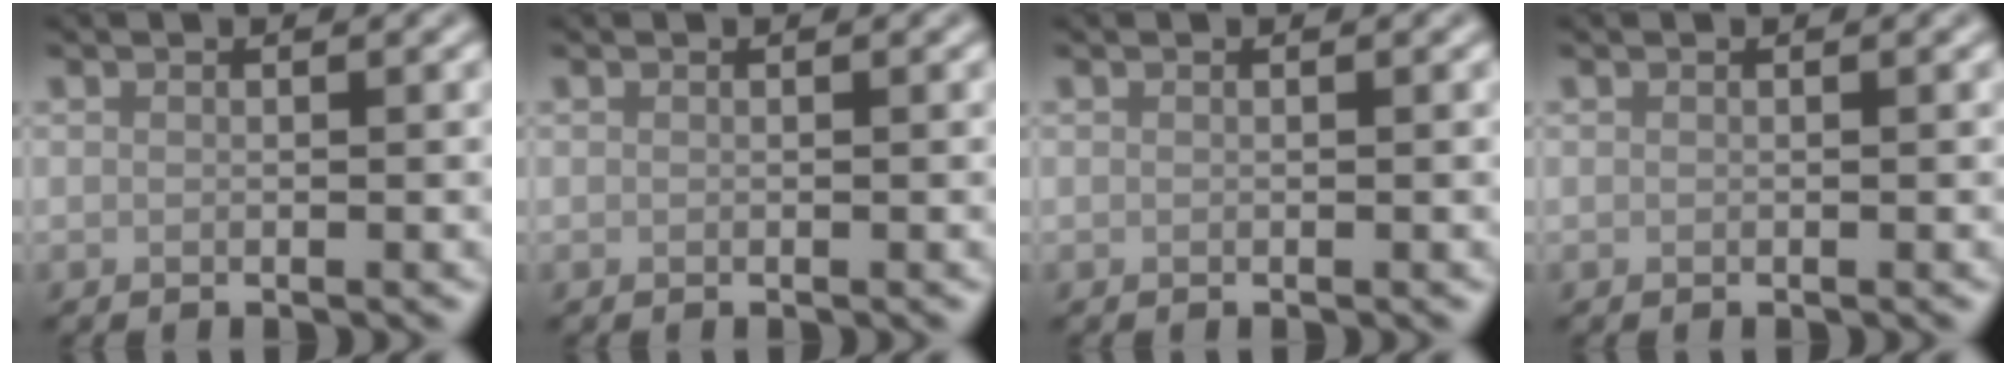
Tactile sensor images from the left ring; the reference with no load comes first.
{"total": 0.0}
{"total": 0.0}
{"total": 0.0}